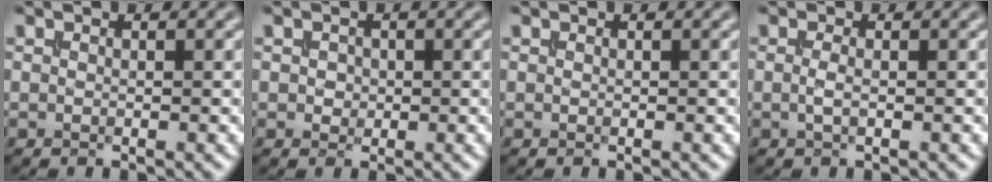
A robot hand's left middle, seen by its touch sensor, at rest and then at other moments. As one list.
[{"total": 0.8, "force": [0.0, 0.8, 0.3], "torque": [-0.007, -0.002, 0.002]}, {"total": 0.0}, {"total": 0.9, "force": [-0.2, 0.2, 0.9], "torque": [-0.024, 0.000, -0.005]}]